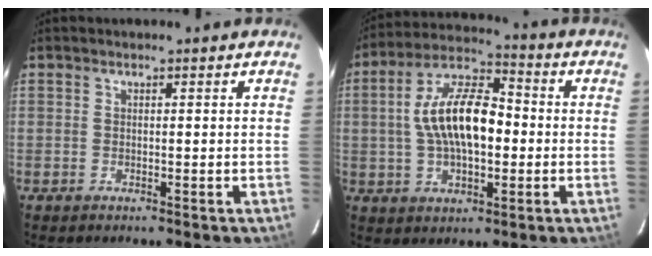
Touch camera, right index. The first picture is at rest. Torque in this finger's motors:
{"motor_torque": [0.80, -0.26, 0.71, 0.21]}